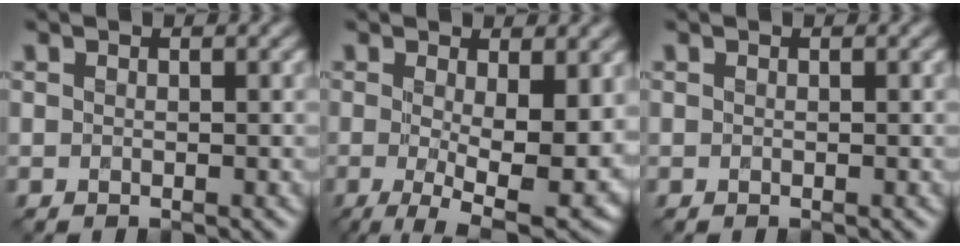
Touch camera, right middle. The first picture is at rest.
{"total": 9.0, "force": [-0.7, 3.1, 8.5], "torque": [-0.139, -0.022, -0.007]}
{"total": 0.0}